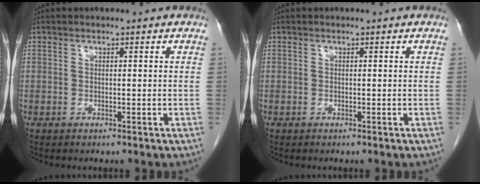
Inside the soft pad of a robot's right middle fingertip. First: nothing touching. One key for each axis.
{"total": 0.0}